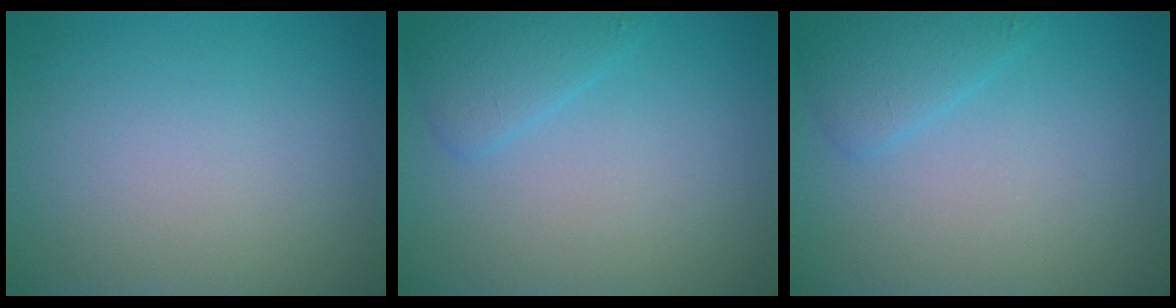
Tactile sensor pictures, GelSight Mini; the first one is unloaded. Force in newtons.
{"total": 2.1, "press": 2.0, "slide": 0.2}
{"total": 2.1, "press": 2.0, "slide": 0.2}